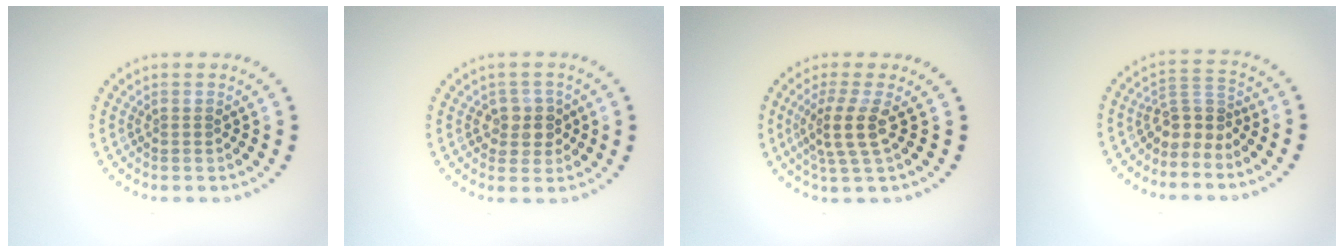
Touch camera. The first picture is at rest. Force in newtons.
{"total": 2.2, "press": 2.1, "slide": 0.6}
{"total": 3.3, "press": 2.6, "slide": 2.0}
{"total": 2.8, "press": 1.9, "slide": 2.1}